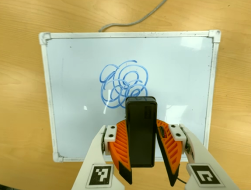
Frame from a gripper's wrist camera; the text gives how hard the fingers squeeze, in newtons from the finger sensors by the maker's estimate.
{"total": 4.9, "left": 4.4, "right": 5.4}